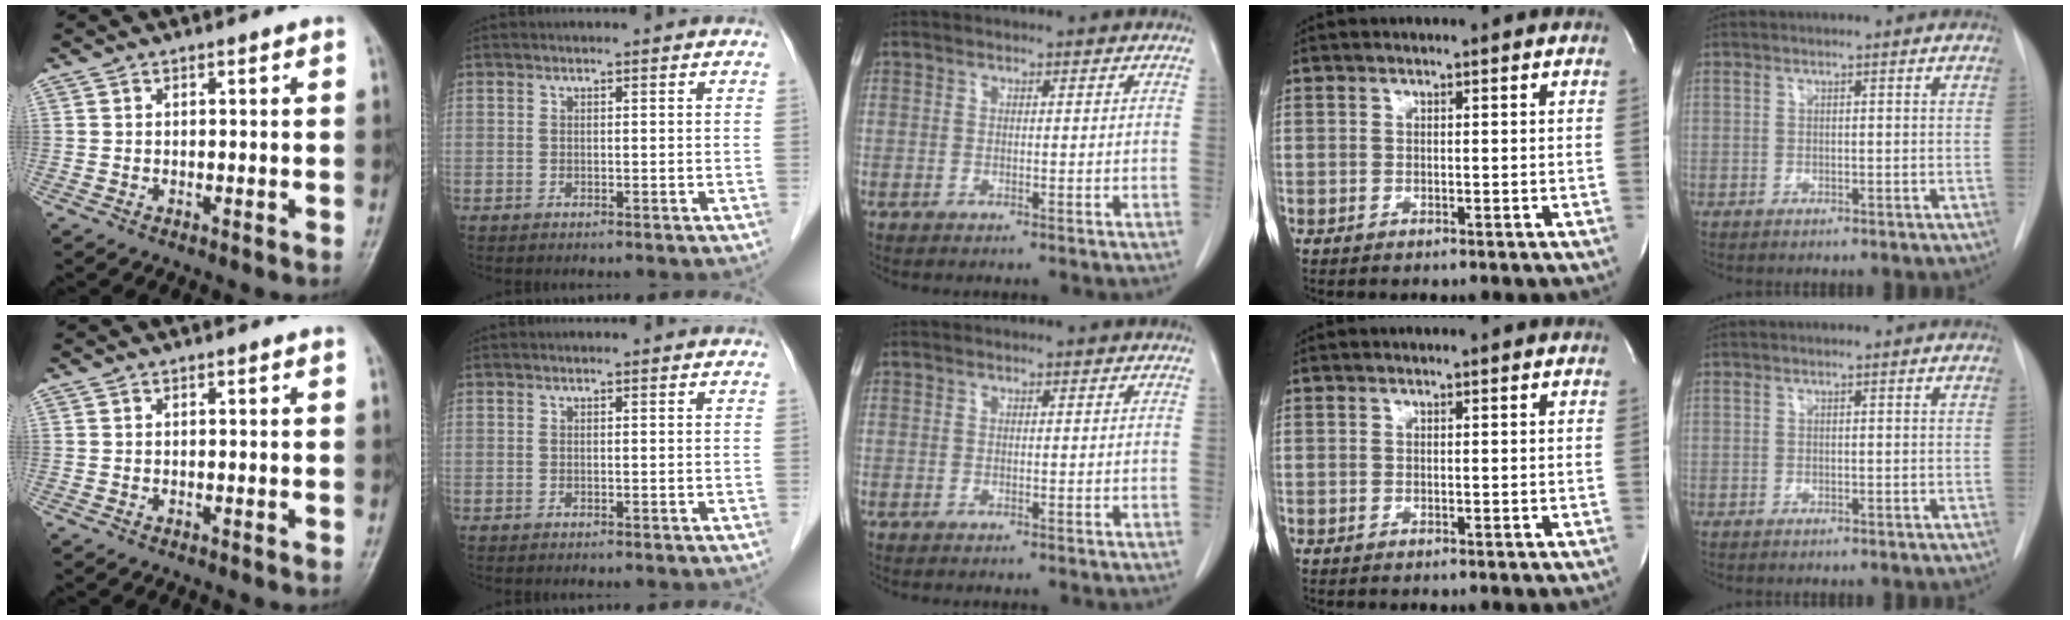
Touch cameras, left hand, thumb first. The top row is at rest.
{}